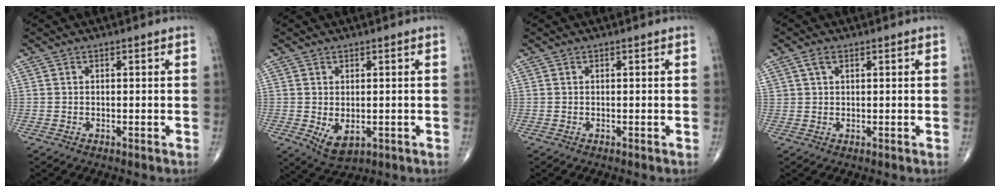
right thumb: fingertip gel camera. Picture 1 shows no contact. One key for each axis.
{"total": 5.0, "fx": -0.9, "fy": 2.9, "fz": 3.9, "tx": -0.058, "ty": -0.008, "tz": 0.000}
{"total": 0.0}
{"total": 1.9, "fx": 1.0, "fy": 1.1, "fz": 1.3, "tx": -0.026, "ty": 0.005, "tz": 0.022}